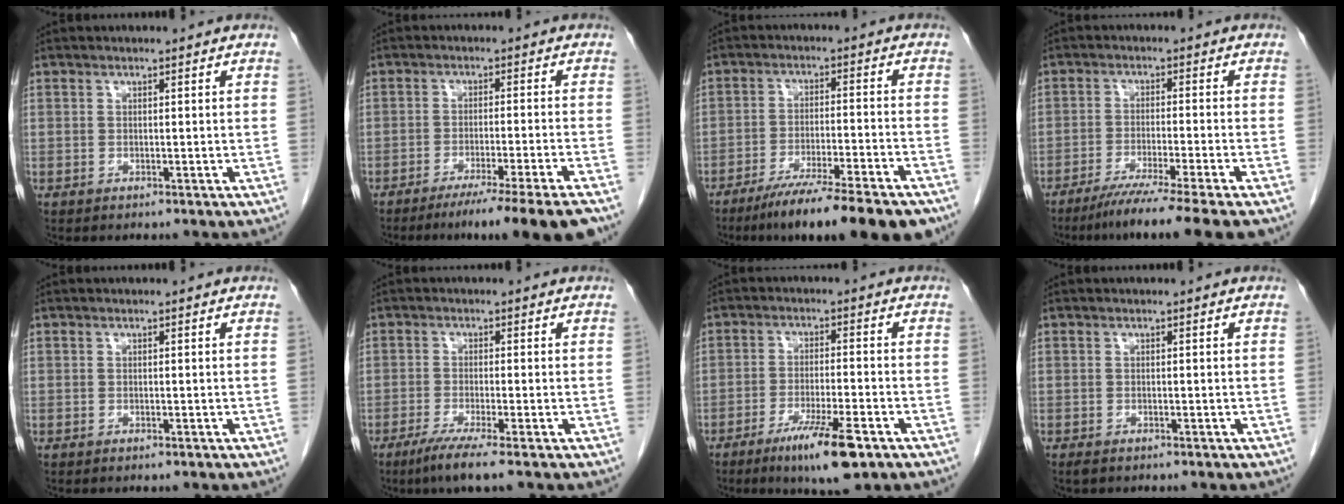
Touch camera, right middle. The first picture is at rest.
{"total": 12.1, "force": [-9.6, -2.0, 7.0], "torque": [-0.077, -0.027, -0.144]}
{"total": 15.3, "force": [-11.8, 0.7, 9.7], "torque": [-0.120, -0.027, -0.184]}
{"total": 10.6, "force": [-8.2, -1.9, 6.3], "torque": [-0.084, -0.036, -0.128]}
{"total": 0.0}
{"total": 4.8, "force": [-3.2, -0.6, 3.6], "torque": [-0.068, -0.016, -0.062]}
{"total": 8.9, "force": [-5.3, 0.7, 7.1], "torque": [-0.124, -0.018, -0.085]}
{"total": 0.8, "force": [-0.6, 0.3, 0.3], "torque": [-0.012, -0.002, -0.010]}